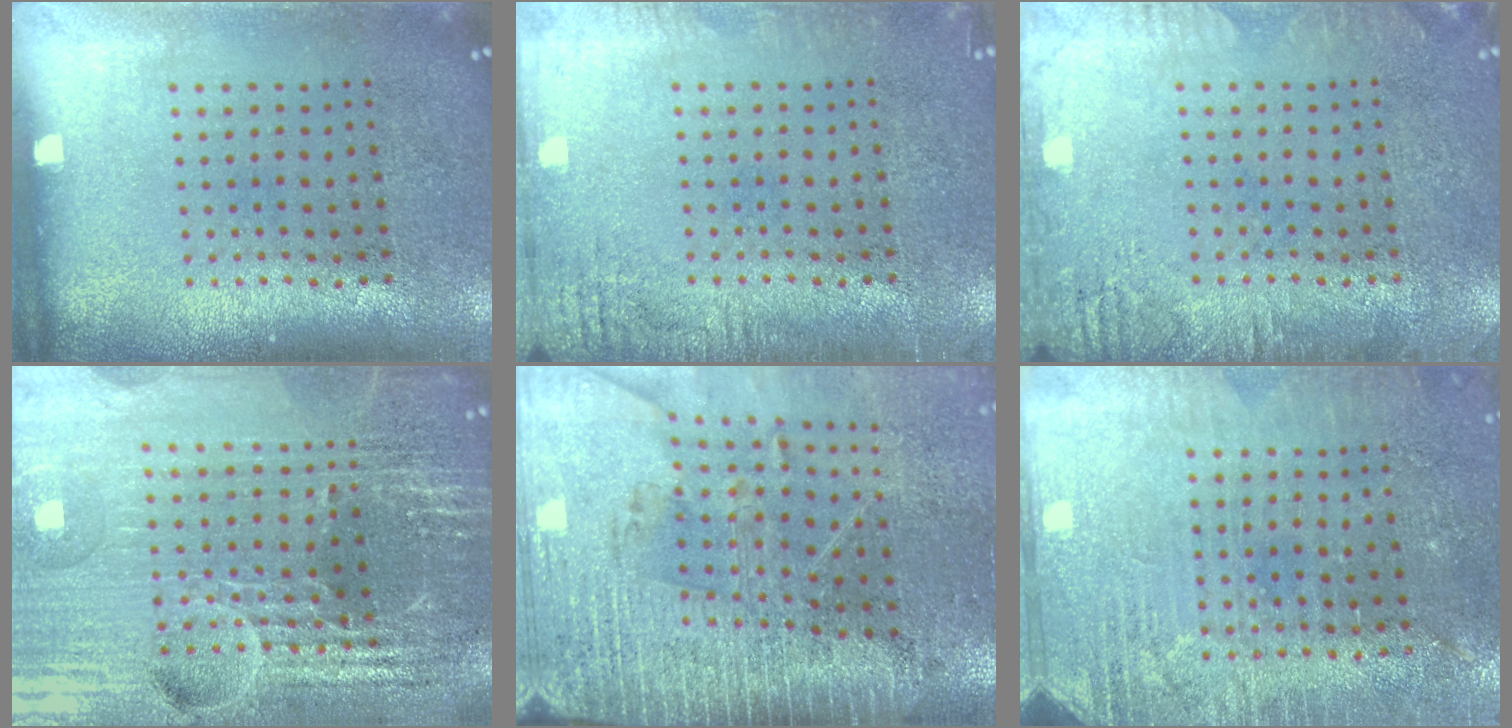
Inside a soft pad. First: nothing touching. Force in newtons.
{"total": 2.0, "press": 2.0, "slide": 0.2}
{"total": 2.3, "press": 2.3, "slide": 0.2}
{"total": 6.5, "press": 5.7, "slide": 3.1}
{"total": 3.3, "press": 3.1, "slide": 1.0}
{"total": 2.8, "press": 2.8, "slide": 0.4}